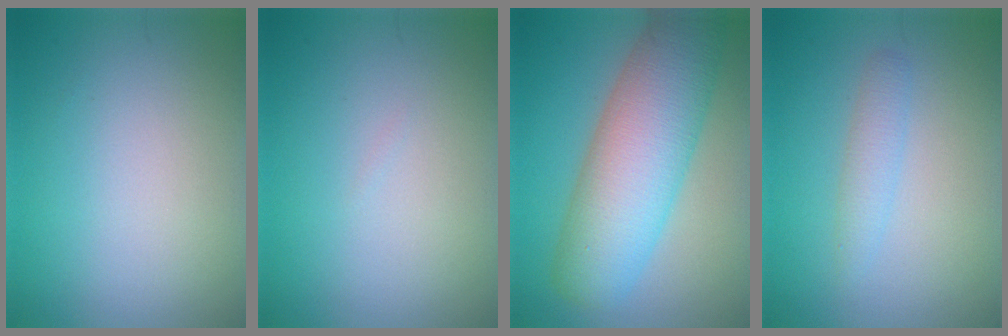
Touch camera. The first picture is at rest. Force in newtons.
{"total": 0.0}
{"total": 9.5, "press": 9.5, "slide": 0.3}
{"total": 1.6, "press": 1.6, "slide": 0.2}